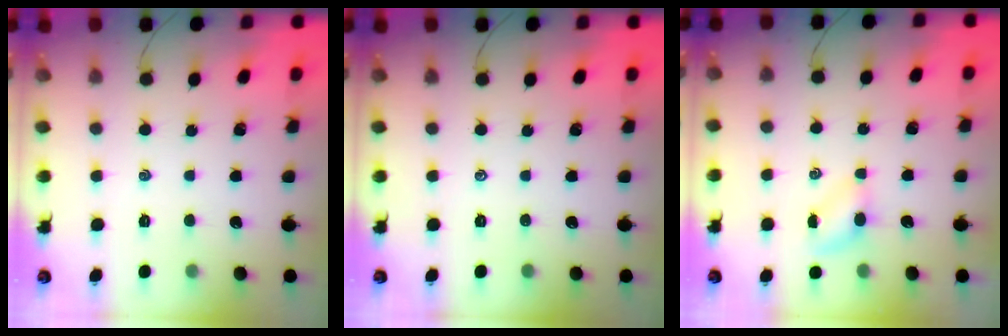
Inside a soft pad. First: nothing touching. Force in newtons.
{"total": 0.0}
{"total": 3.9, "press": 3.8, "slide": 1.0}